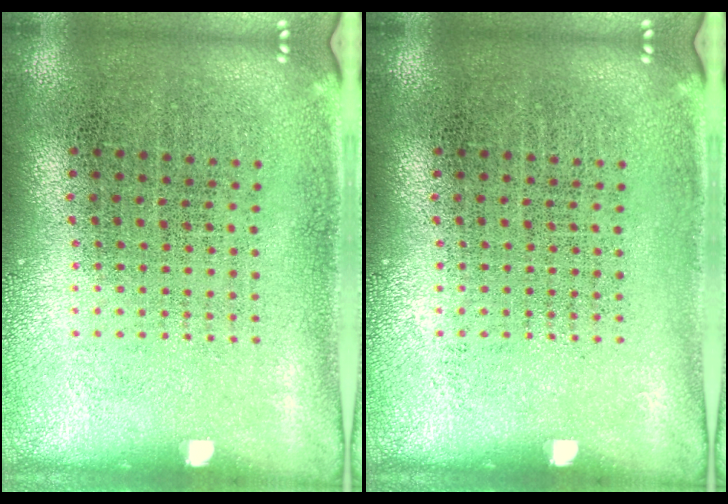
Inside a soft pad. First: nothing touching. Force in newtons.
{"total": 0.0}